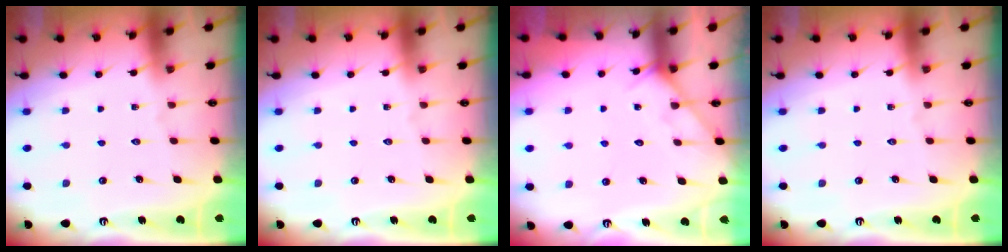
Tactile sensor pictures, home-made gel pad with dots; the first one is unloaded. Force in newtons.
{"total": 0.0}
{"total": 5.6, "press": 5.6, "slide": 0.3}
{"total": 0.0}